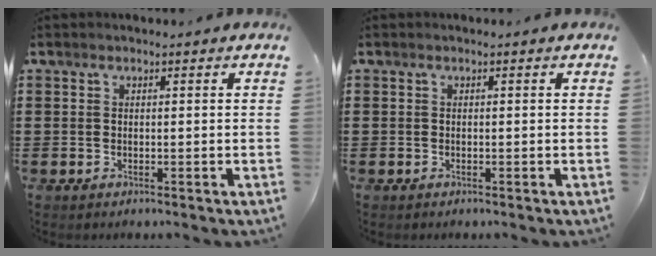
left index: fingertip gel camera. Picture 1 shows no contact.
{"total": 0.0}